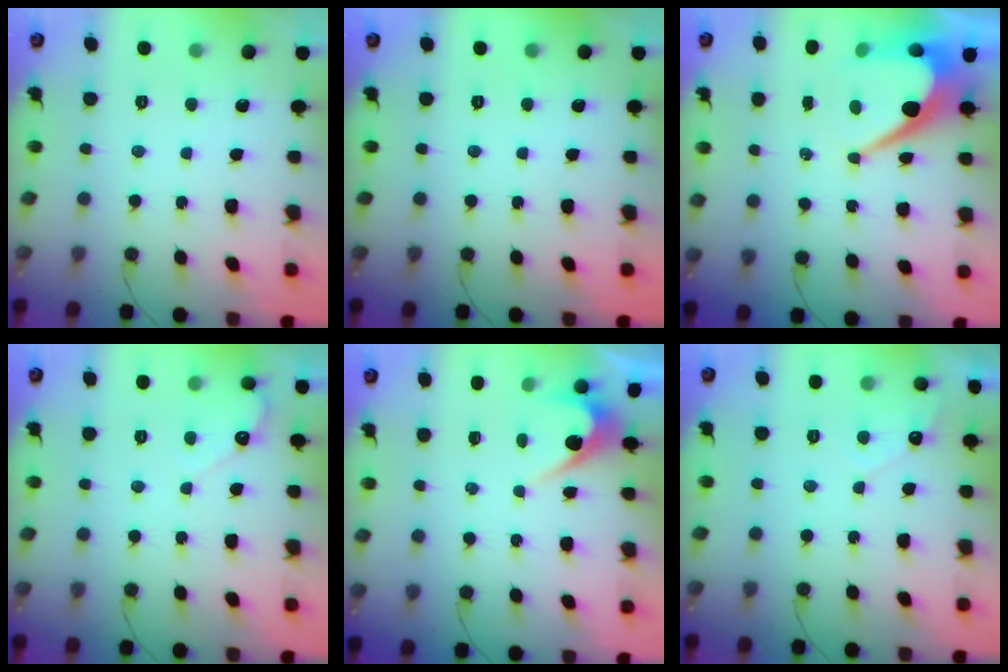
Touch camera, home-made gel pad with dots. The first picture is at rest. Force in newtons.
{"total": 0.0}
{"total": 11.2, "press": 11.1, "slide": 0.9}
{"total": 2.7, "press": 2.7, "slide": 0.2}
{"total": 2.8, "press": 2.8, "slide": 0.2}
{"total": 3.0, "press": 3.0, "slide": 0.1}